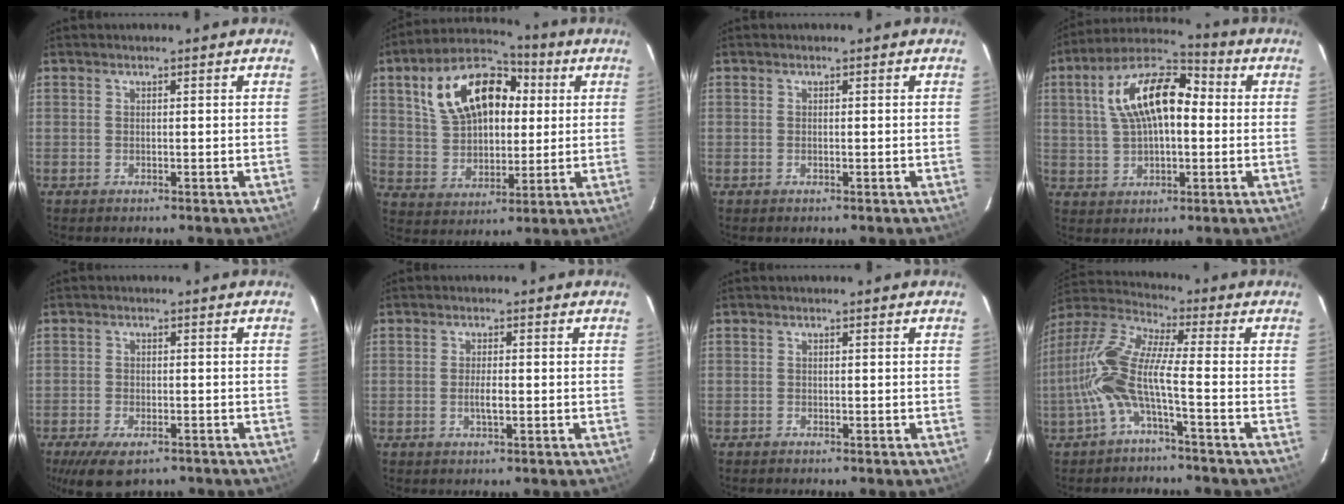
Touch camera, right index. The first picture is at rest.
{"total": 17.8, "force": [5.5, 11.1, 12.8], "torque": [-0.250, 0.045, 0.101]}
{"total": 0.0}
{"total": 15.1, "force": [2.3, 7.6, 12.9], "torque": [-0.242, 0.032, 0.033]}
{"total": 8.0, "force": [-5.3, 3.5, 4.8], "torque": [-0.108, -0.023, -0.087]}
{"total": 2.2, "force": [-0.5, 0.5, 2.1], "torque": [-0.041, -0.003, -0.009]}
{"total": 0.6, "force": [-0.5, 0.2, 0.0], "torque": [0.000, 0.002, -0.011]}
{"total": 11.7, "force": [-3.3, 1.7, 11.1], "torque": [-0.244, 0.011, -0.072]}